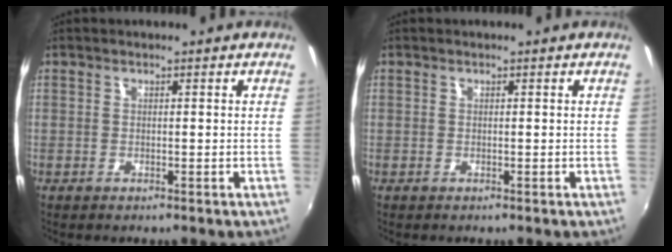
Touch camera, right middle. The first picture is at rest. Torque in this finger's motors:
{"motor_torque": [0.00, 0.00, -0.01, 0.00]}